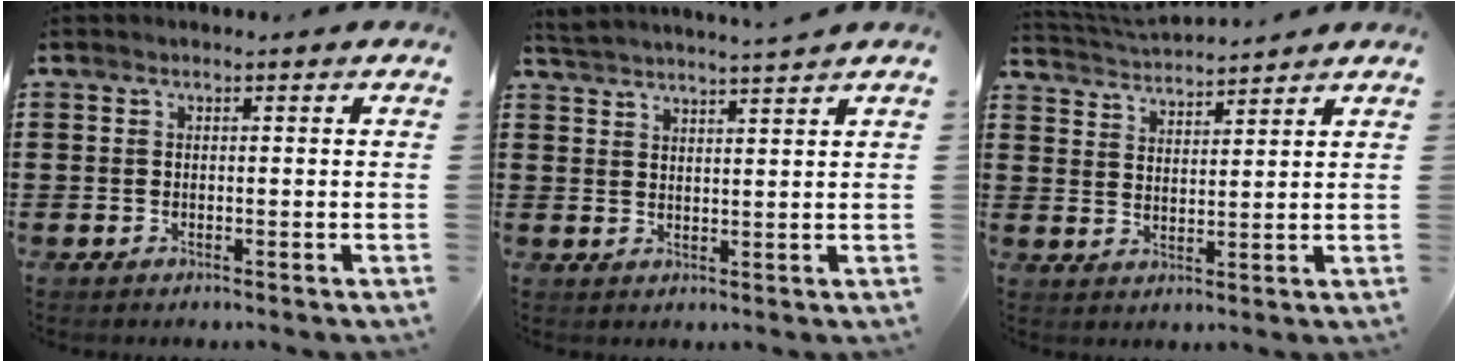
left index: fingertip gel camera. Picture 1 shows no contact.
{"total": 3.1, "force": [2.9, -1.0, 0.0], "torque": [-0.011, -0.011, 0.053]}
{"total": 3.4, "force": [3.4, -0.2, -0.1], "torque": [-0.013, -0.020, 0.060]}